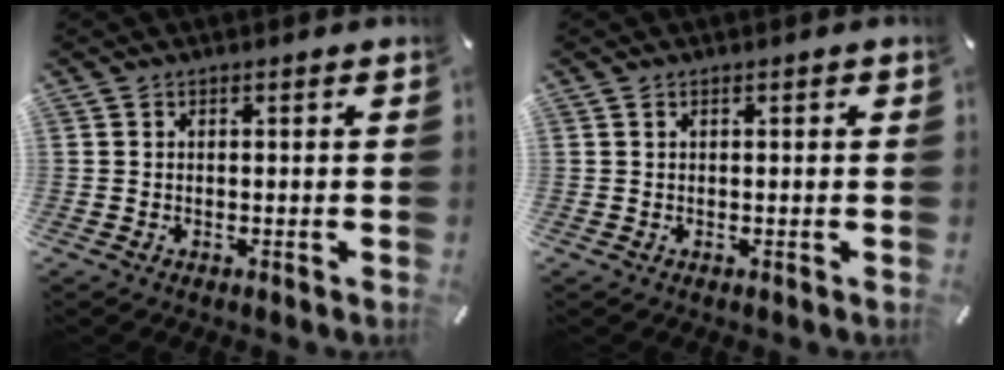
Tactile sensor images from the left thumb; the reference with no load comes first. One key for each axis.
{"total": 0.8, "fx": 0.2, "fy": 0.4, "fz": 0.7, "tx": -0.014, "ty": 0.002, "tz": 0.003}